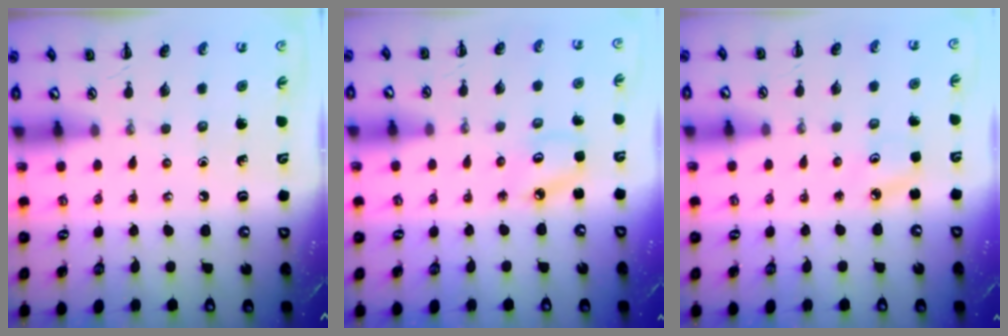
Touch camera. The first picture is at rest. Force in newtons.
{"total": 3.5, "press": 3.4, "slide": 0.5}
{"total": 3.5, "press": 3.3, "slide": 1.0}